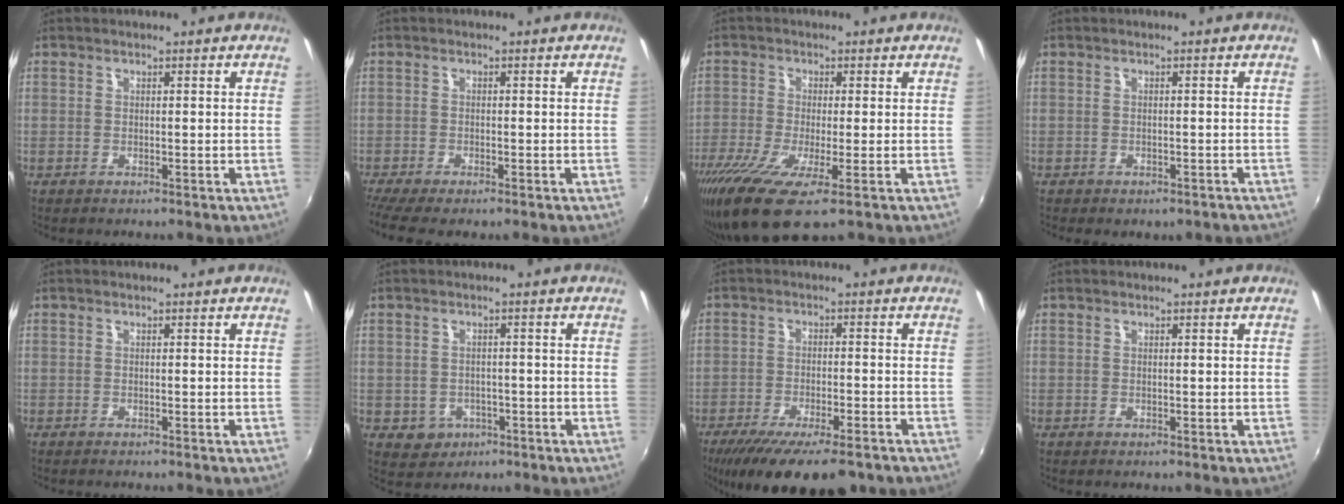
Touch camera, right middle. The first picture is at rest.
{"total": 4.9, "force": [-4.0, 0.6, 2.7], "torque": [-0.065, -0.029, -0.071]}
{"total": 10.9, "force": [-6.1, 2.1, 8.7], "torque": [-0.191, -0.049, -0.115]}
{"total": 3.7, "force": [-2.8, 1.7, 1.7], "torque": [-0.033, -0.017, -0.032]}
{"total": 0.9, "force": [-0.8, 0.1, 0.3], "torque": [-0.006, -0.006, -0.014]}
{"total": 4.7, "force": [-1.8, 4.2, 1.2], "torque": [-0.036, 0.002, -0.017]}
{"total": 16.1, "force": [-12.0, 4.8, 9.7], "torque": [-0.190, -0.048, -0.183]}
{"total": 0.0}